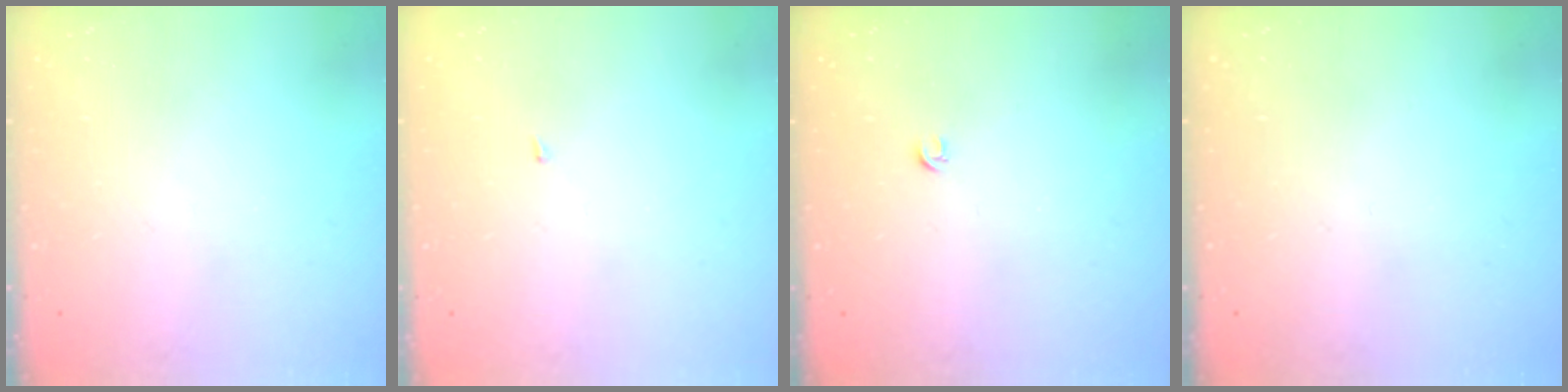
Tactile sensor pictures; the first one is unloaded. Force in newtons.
{"total": 1.4, "press": 1.3, "slide": 0.1}
{"total": 3.4, "press": 3.3, "slide": 0.6}
{"total": 0.0}